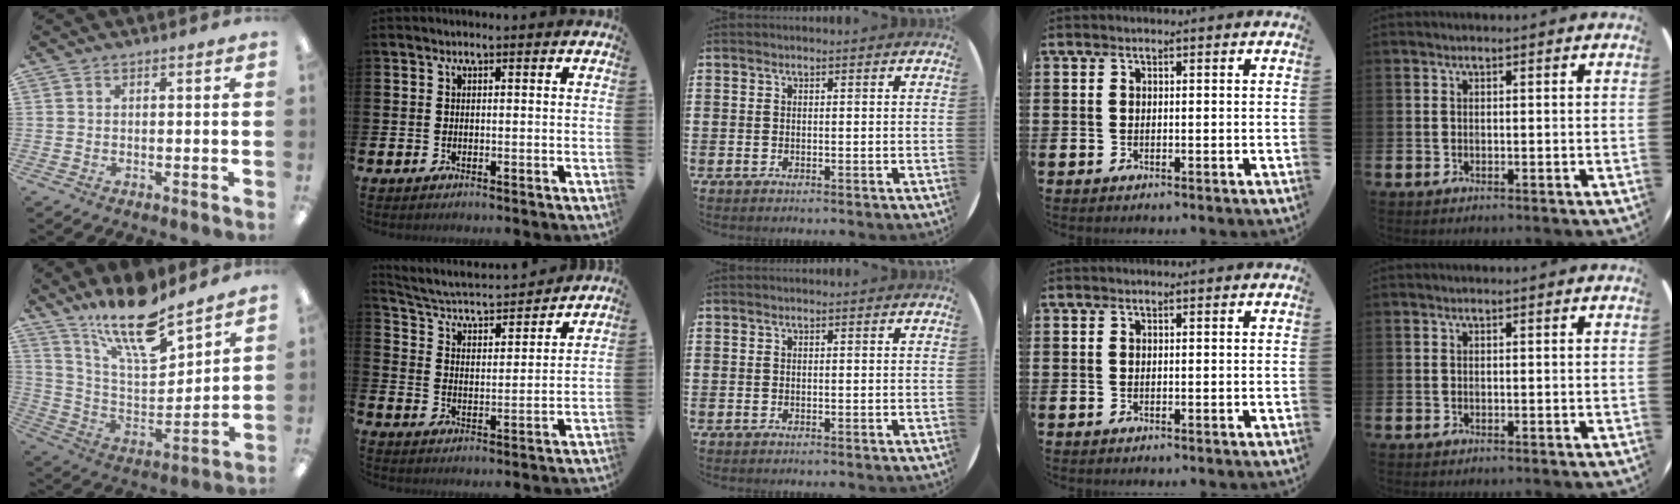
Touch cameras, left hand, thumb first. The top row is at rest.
{"thumb": {"total": 18.3, "force": [14.4, 5.0, 10.2], "torque": [-0.187, -0.091, 0.246]}, "index": {"total": 4.3, "force": [4.0, 1.0, 1.2], "torque": [-0.053, -0.039, 0.059]}}